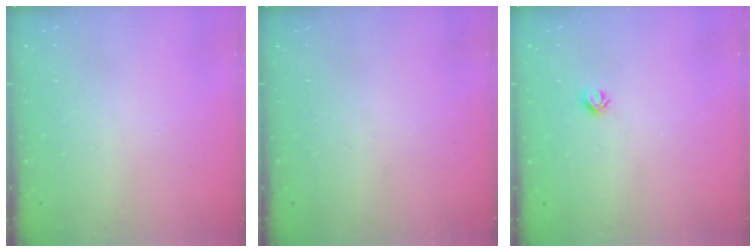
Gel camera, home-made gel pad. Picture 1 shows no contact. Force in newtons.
{"total": 0.0}
{"total": 5.0, "press": 4.9, "slide": 0.7}